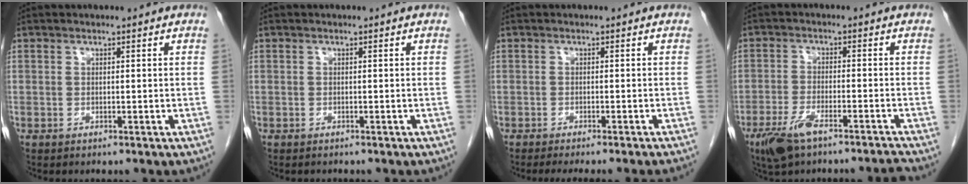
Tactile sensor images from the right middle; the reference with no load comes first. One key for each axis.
{"total": 0.5, "fx": -0.5, "fy": 0.1, "fz": 0.1, "tx": -0.008, "ty": -0.002, "tz": -0.008}
{"total": 7.6, "fx": -6.7, "fy": -0.9, "fz": 3.4, "tx": -0.018, "ty": -0.020, "tz": -0.086}
{"total": 7.3, "fx": -5.8, "fy": 0.5, "fz": 4.4, "tx": -0.078, "ty": -0.015, "tz": -0.106}